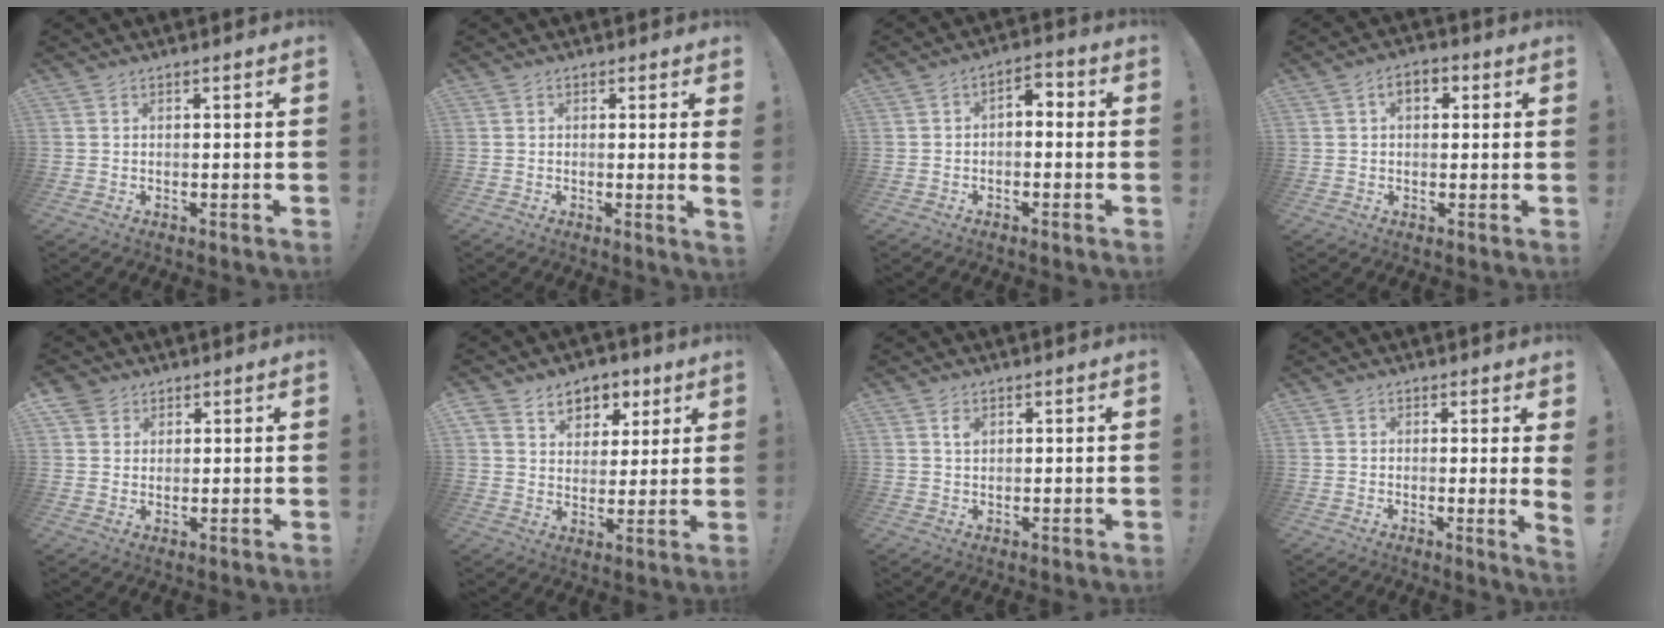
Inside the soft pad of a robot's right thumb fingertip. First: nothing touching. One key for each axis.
{"total": 2.3, "fx": 0.3, "fy": -0.5, "fz": 2.2, "tx": -0.023, "ty": -0.012, "tz": 0.001}
{"total": 3.9, "fx": -1.6, "fy": 2.4, "fz": 2.5, "tx": -0.034, "ty": 0.010, "tz": -0.032}
{"total": 5.0, "fx": 1.1, "fy": 3.3, "fz": 3.6, "tx": -0.049, "ty": 0.009, "tz": 0.017}
{"total": 4.3, "fx": 2.7, "fy": 3.2, "fz": 0.7, "tx": -0.011, "ty": -0.012, "tz": 0.051}
{"total": 9.0, "fx": 4.8, "fy": 7.1, "fz": 2.7, "tx": -0.030, "ty": -0.030, "tz": 0.092}
{"total": 2.1, "fx": 1.1, "fy": 1.2, "fz": 1.3, "tx": -0.004, "ty": -0.008, "tz": 0.016}
{"total": 2.8, "fx": 0.7, "fy": -0.3, "fz": 2.7, "tx": -0.033, "ty": -0.016, "tz": 0.010}